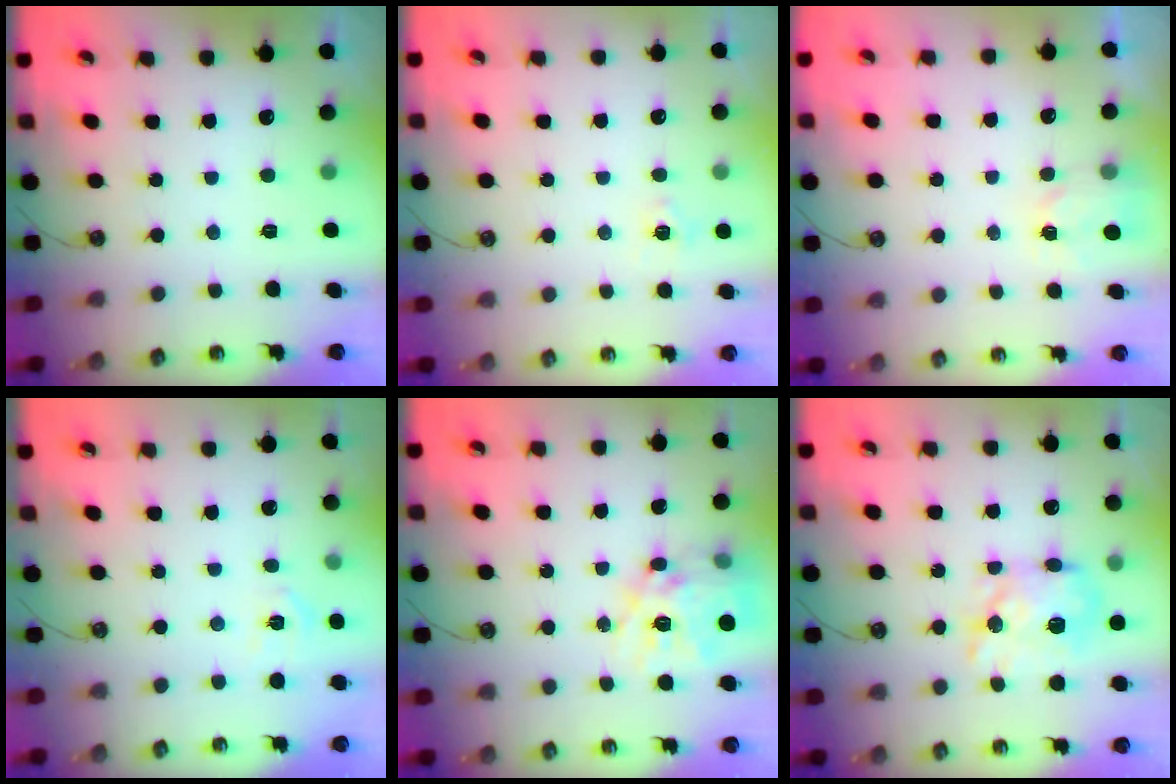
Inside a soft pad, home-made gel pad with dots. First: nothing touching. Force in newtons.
{"total": 6.1, "press": 6.1, "slide": 0.6}
{"total": 3.5, "press": 3.5, "slide": 0.5}
{"total": 3.9, "press": 3.9, "slide": 0.5}
{"total": 16.4, "press": 16.3, "slide": 1.6}
{"total": 11.2, "press": 11.2, "slide": 0.4}